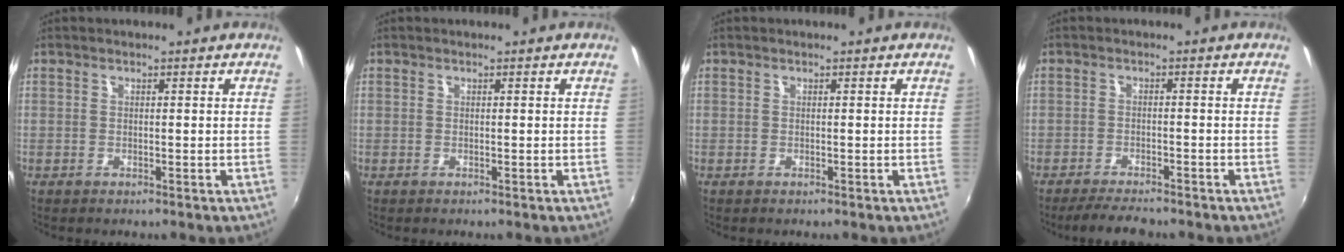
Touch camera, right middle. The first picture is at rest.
{"total": 0.0}
{"total": 0.0}
{"total": 5.9, "force": [-5.2, 1.0, 2.6], "torque": [-0.068, -0.014, -0.086]}